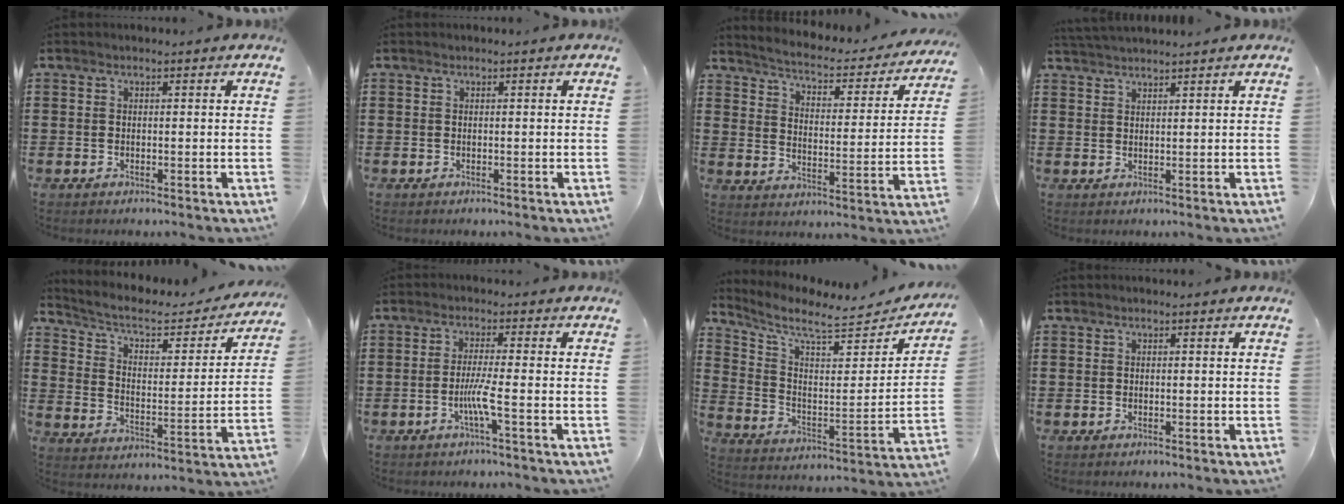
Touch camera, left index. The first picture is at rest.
{"total": 0.0}
{"total": 3.0, "force": [2.8, 0.0, 1.1], "torque": [-0.041, -0.030, 0.036]}
{"total": 0.8, "force": [0.7, -0.1, 0.4], "torque": [-0.009, -0.001, 0.014]}
{"total": 4.9, "force": [3.7, 1.9, 2.6], "torque": [-0.070, -0.022, 0.056]}
{"total": 4.2, "force": [-1.6, -0.4, 3.9], "torque": [-0.082, -0.014, -0.036]}
{"total": 7.7, "force": [6.5, 1.3, 4.0], "torque": [-0.099, -0.047, 0.107]}
{"total": 0.0}